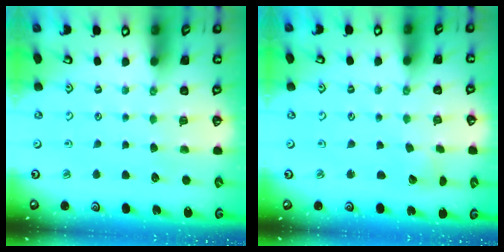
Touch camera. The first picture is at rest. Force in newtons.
{"total": 2.4, "press": 2.4, "slide": 0.2}